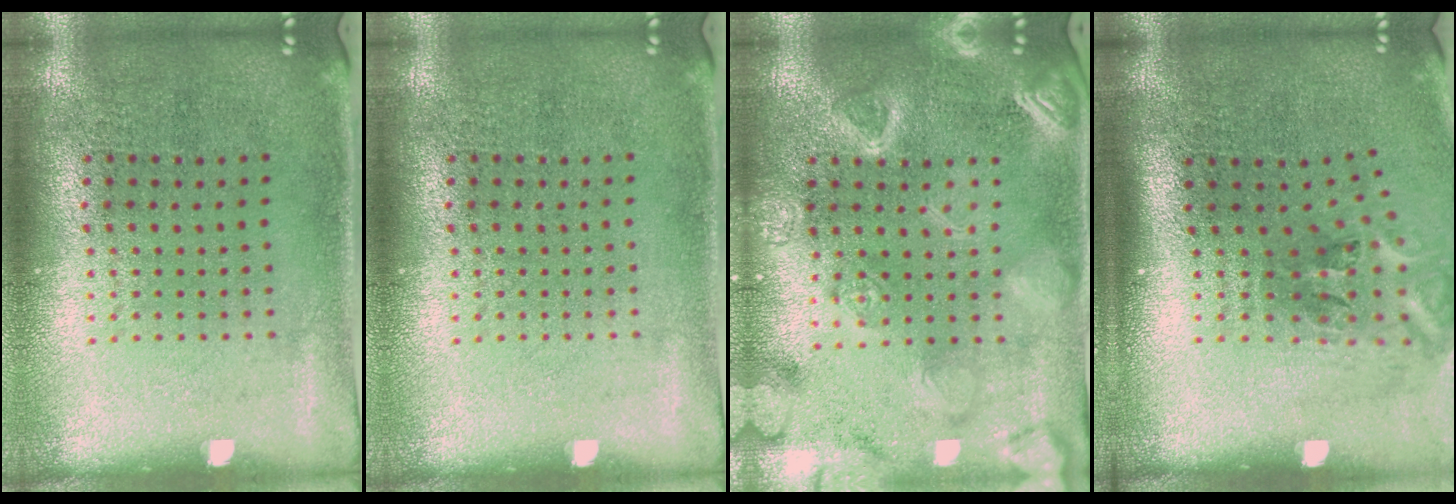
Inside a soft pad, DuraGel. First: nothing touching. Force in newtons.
{"total": 0.0}
{"total": 3.1, "press": 3.1, "slide": 0.6}
{"total": 2.3, "press": 1.3, "slide": 1.9}